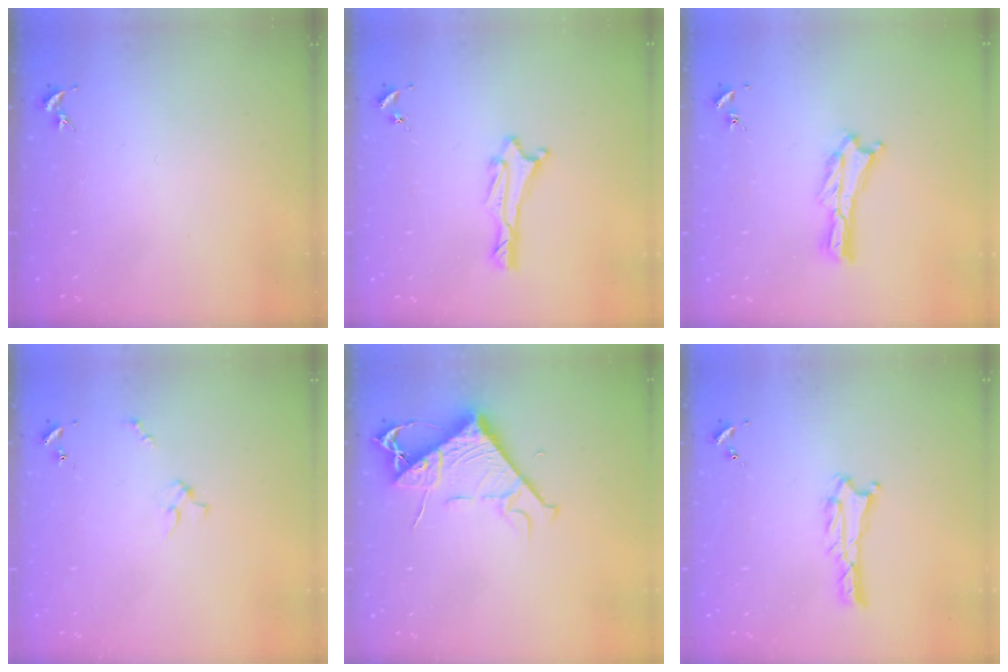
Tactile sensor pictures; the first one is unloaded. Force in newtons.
{"total": 1.5, "press": 1.5, "slide": 0.2}
{"total": 0.9, "press": 0.9, "slide": 0.2}
{"total": 2.0, "press": 2.0, "slide": 0.2}
{"total": 7.8, "press": 7.8, "slide": 0.8}
{"total": 2.0, "press": 2.0, "slide": 0.3}